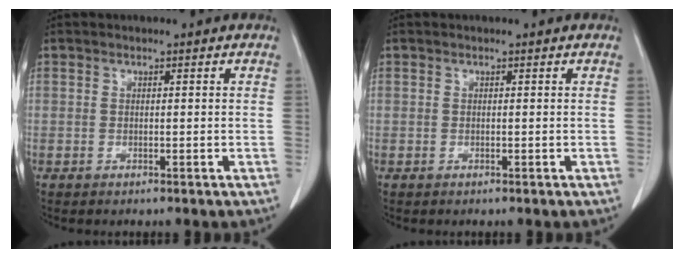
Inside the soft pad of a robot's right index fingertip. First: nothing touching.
{"total": 0.0}